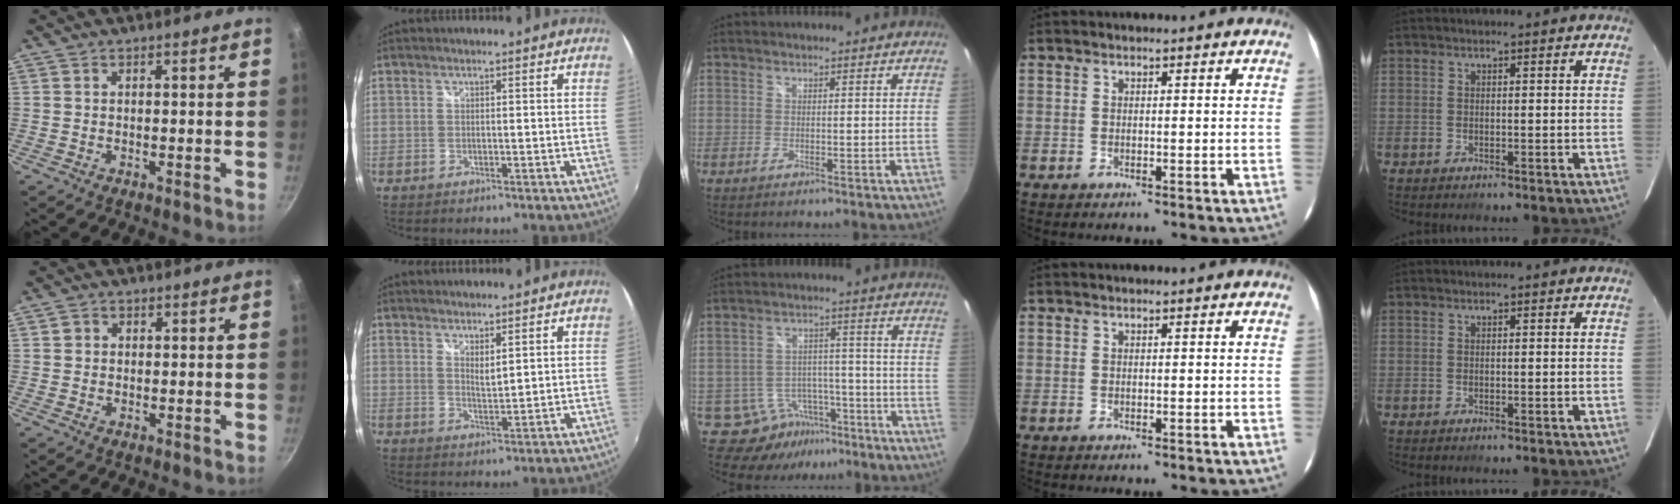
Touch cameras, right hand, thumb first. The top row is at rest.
{"thumb": {"total": 1.7, "force": [0.3, 1.6, 0.6], "torque": [-0.007, 0.003, 0.003]}, "index": {"total": 2.7, "force": [2.0, 0.7, 1.7], "torque": [-0.029, -0.005, 0.033]}, "middle": {"total": 7.3, "force": [-5.0, 5.2, 0.5], "torque": [-0.007, 0.030, -0.064]}}